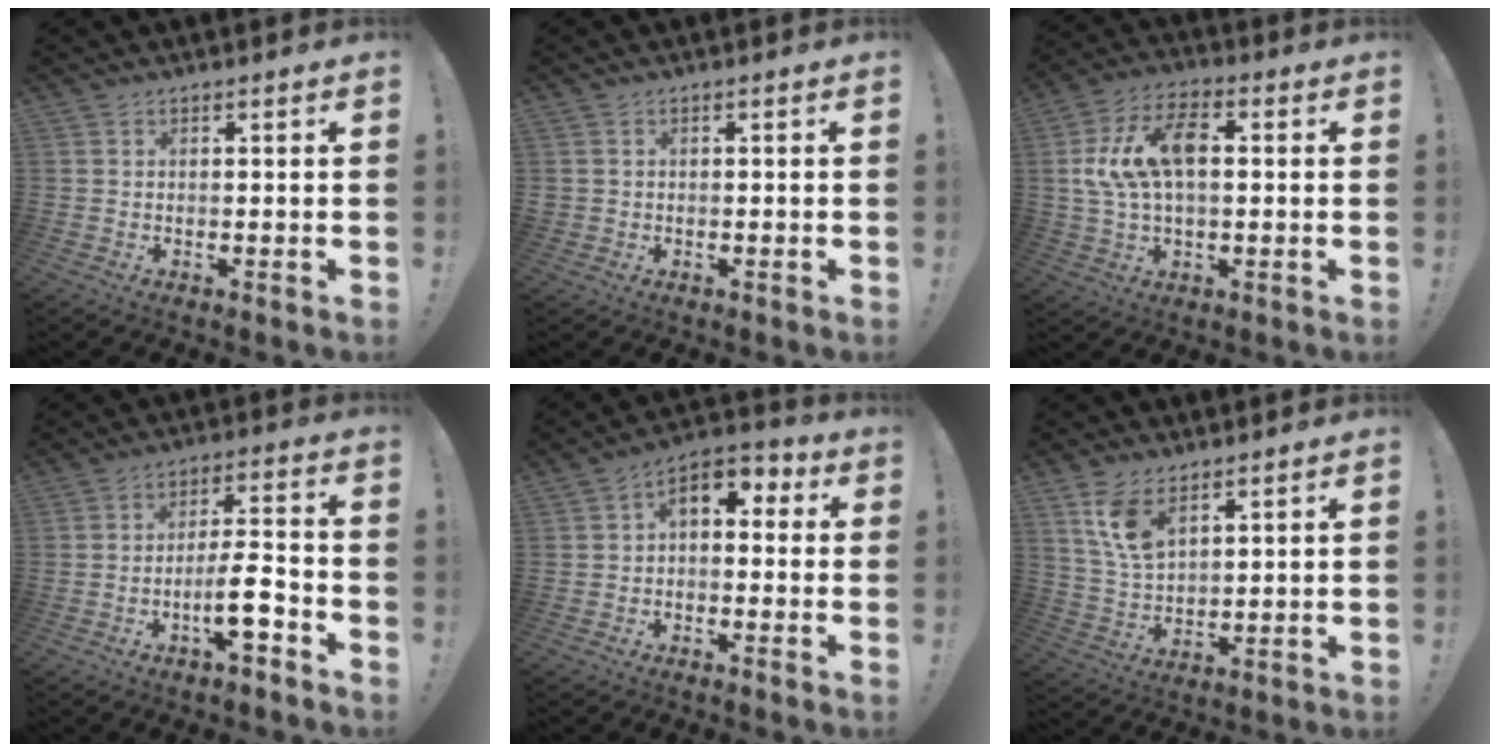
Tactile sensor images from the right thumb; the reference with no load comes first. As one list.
[{"total": 1.1, "force": [-0.1, 1.1, 0.2], "torque": [-0.002, 0.003, -0.001]}, {"total": 14.2, "force": [1.8, 8.1, 11.4], "torque": [-0.204, 0.006, 0.032]}, {"total": 10.2, "force": [-4.5, 3.0, 8.6], "torque": [-0.136, 0.021, -0.082]}, {"total": 5.9, "force": [0.6, 3.9, 4.4], "torque": [-0.064, 0.006, 0.013]}, {"total": 9.3, "force": [5.6, 4.7, 5.8], "torque": [-0.109, -0.023, 0.104]}]